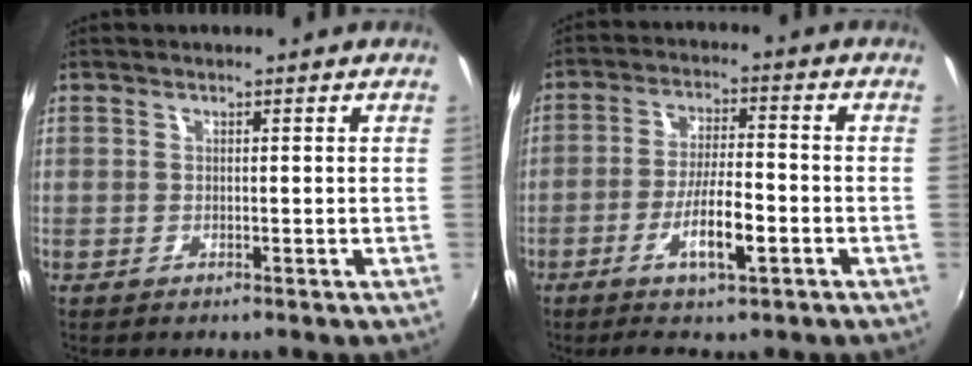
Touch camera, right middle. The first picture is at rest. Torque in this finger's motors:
{"motor_torque": [1.07, -1.07, 0.40, 0.17]}